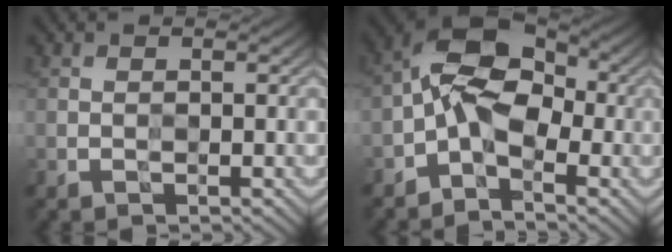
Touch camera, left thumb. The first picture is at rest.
{"total": 7.9, "force": [-2.2, 4.6, 6.0], "torque": [-0.117, 0.016, -0.063]}